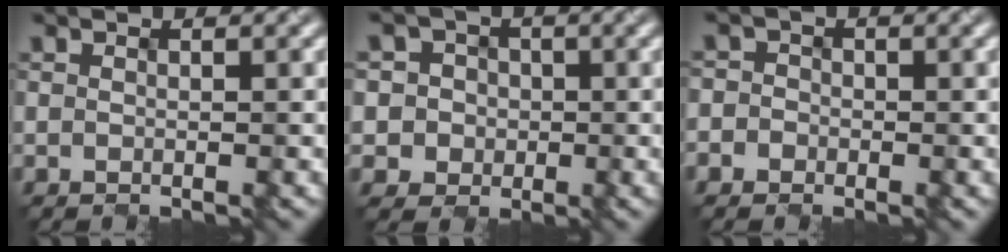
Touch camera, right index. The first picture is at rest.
{"total": 3.2, "force": [-0.3, 3.2, 0.2], "torque": [0.002, 0.011, -0.003]}
{"total": 1.8, "force": [-0.9, 1.5, -0.3], "torque": [0.023, 0.000, -0.029]}